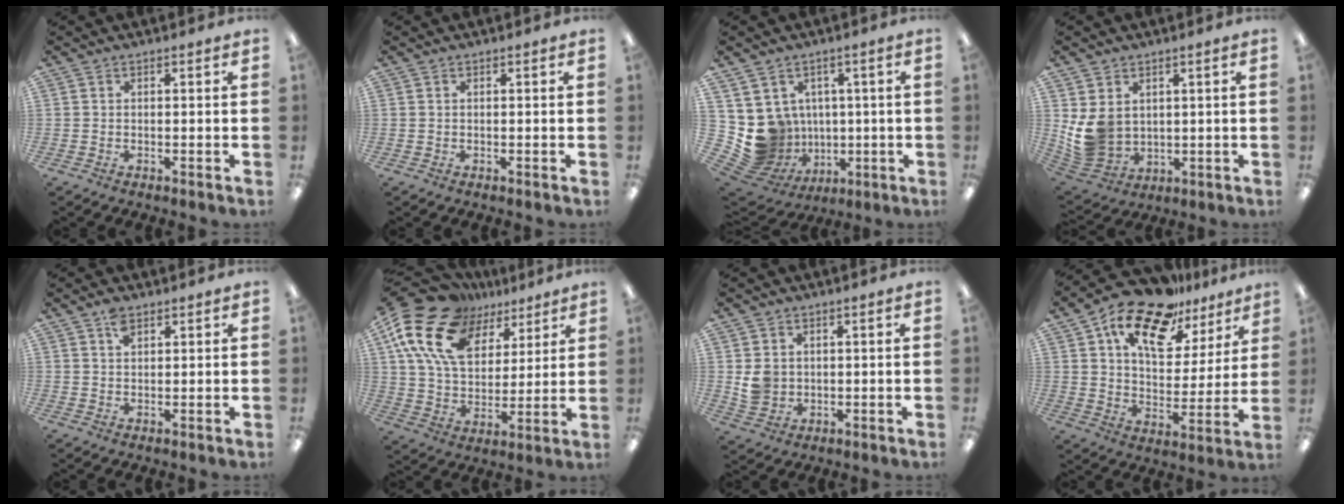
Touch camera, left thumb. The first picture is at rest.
{"total": 0.0}
{"total": 9.6, "force": [0.2, 9.5, 1.7], "torque": [-0.086, -0.019, 0.023]}
{"total": 8.7, "force": [1.9, 7.5, 4.2], "torque": [-0.113, -0.012, 0.041]}
{"total": 3.1, "force": [2.0, 1.6, 1.7], "torque": [-0.032, -0.003, 0.035]}
{"total": 20.7, "force": [11.4, 12.8, 11.7], "torque": [-0.249, -0.051, 0.206]}
{"total": 4.8, "force": [1.0, 4.4, 1.6], "torque": [-0.021, 0.003, 0.020]}
{"total": 18.7, "force": [12.9, 8.9, 10.2], "torque": [-0.184, -0.072, 0.224]}